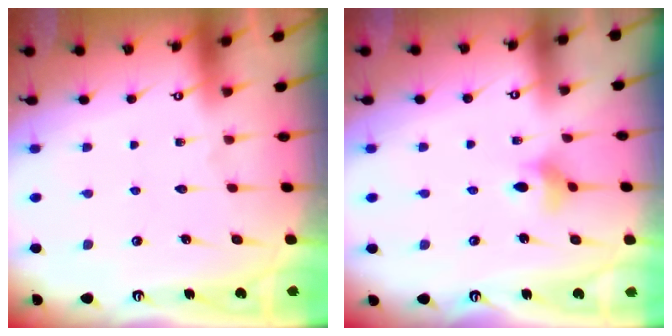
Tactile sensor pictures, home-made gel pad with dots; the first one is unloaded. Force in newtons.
{"total": 5.8, "press": 5.8, "slide": 0.6}